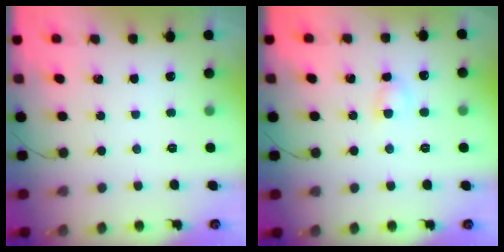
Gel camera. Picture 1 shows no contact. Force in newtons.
{"total": 4.3, "press": 4.1, "slide": 1.5}